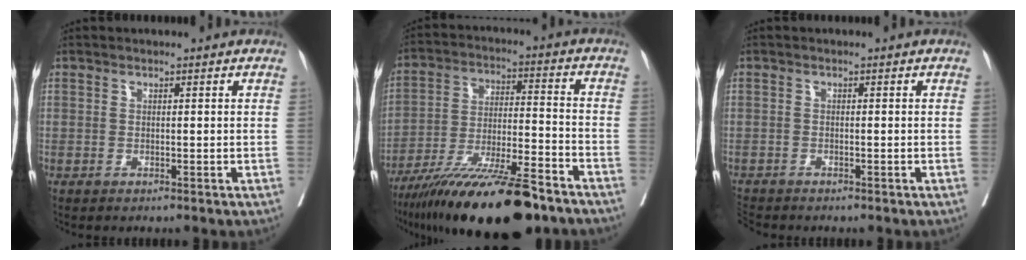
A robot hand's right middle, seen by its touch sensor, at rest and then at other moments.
{"total": 20.2, "force": [-15.4, 2.6, 12.8], "torque": [-0.188, -0.023, -0.261]}
{"total": 2.2, "force": [-2.1, 0.6, 0.0], "torque": [0.001, -0.008, -0.039]}